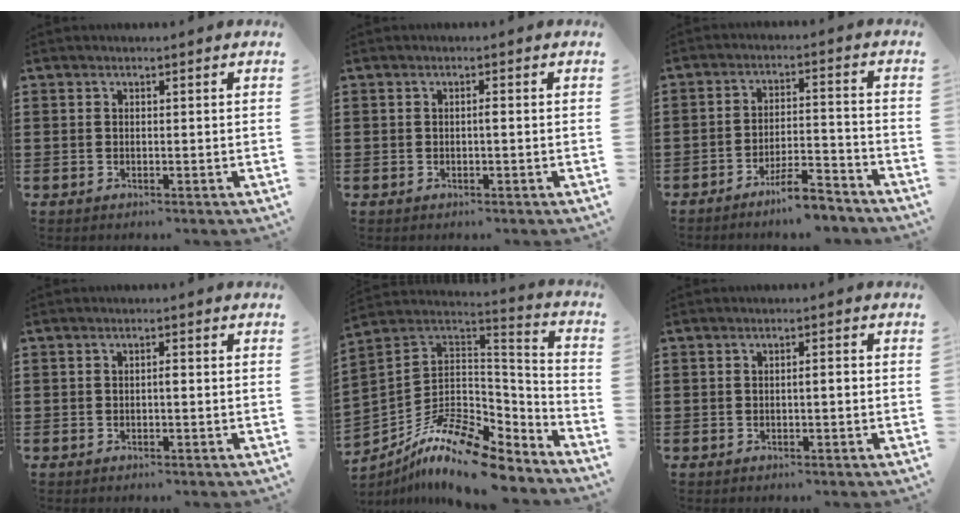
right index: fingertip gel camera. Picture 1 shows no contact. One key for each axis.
{"total": 0.8, "fx": -0.2, "fy": 0.1, "fz": 0.7, "tx": -0.014, "ty": -0.006, "tz": -0.003}
{"total": 6.2, "fx": -5.5, "fy": 0.5, "fz": 2.9, "tx": -0.052, "ty": 0.001, "tz": -0.104}
{"total": 0.9, "fx": -0.3, "fy": 0.2, "fz": 0.8, "tx": -0.017, "ty": -0.004, "tz": -0.004}
{"total": 13.0, "fx": -9.1, "fy": 4.3, "fz": 8.2, "tx": -0.163, "ty": 0.016, "tz": -0.169}
{"total": 1.1, "fx": -0.2, "fy": 0.1, "fz": 1.1, "tx": -0.020, "ty": -0.004, "tz": -0.003}